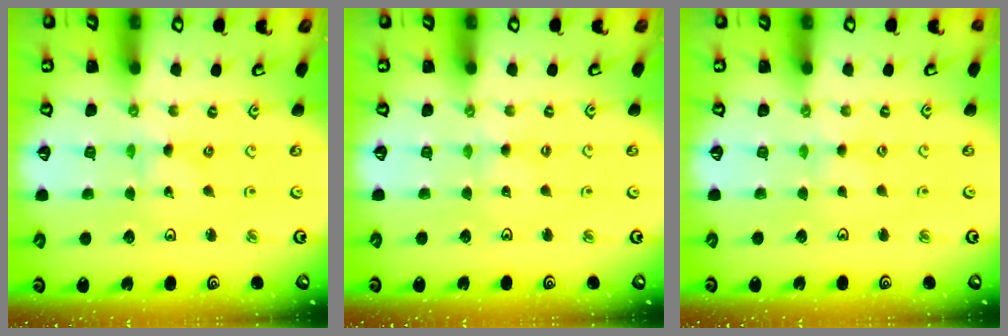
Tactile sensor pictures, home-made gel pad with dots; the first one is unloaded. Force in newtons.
{"total": 1.7, "press": 1.7, "slide": 0.4}
{"total": 2.4, "press": 2.3, "slide": 0.3}